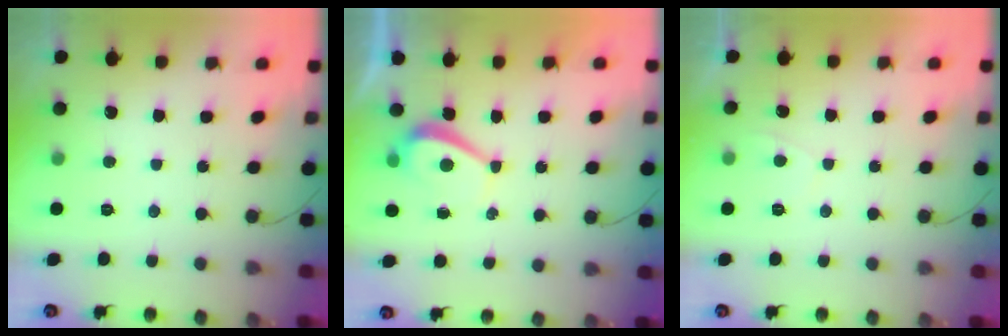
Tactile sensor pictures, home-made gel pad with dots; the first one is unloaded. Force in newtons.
{"total": 2.7, "press": 2.7, "slide": 0.6}
{"total": 0.7, "press": 0.5, "slide": 0.5}